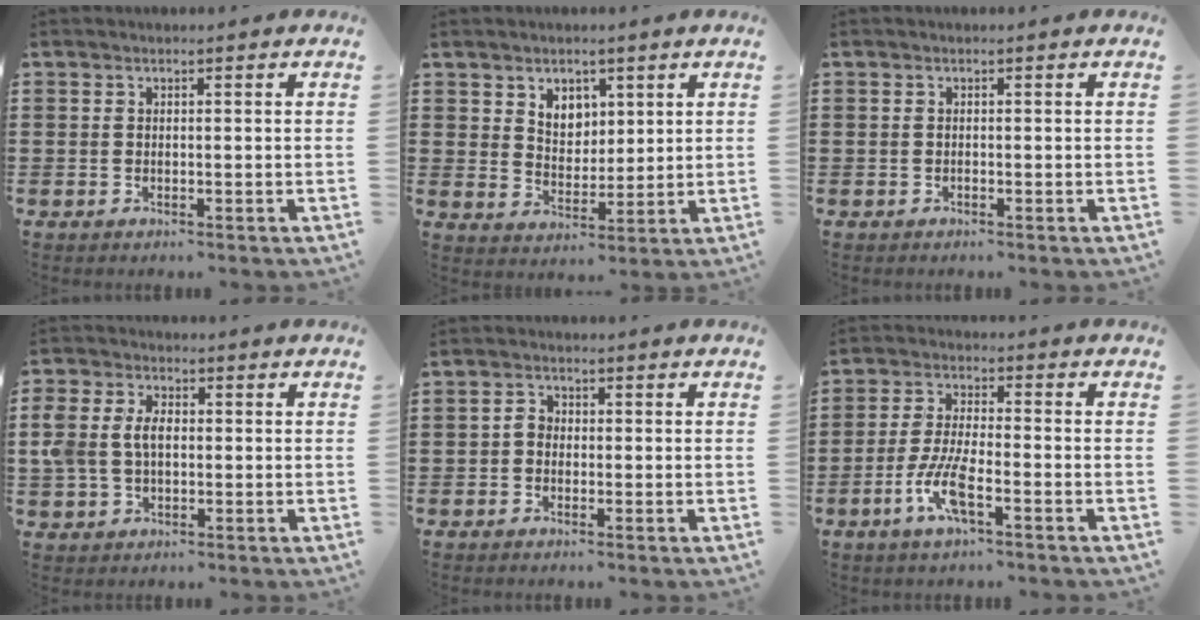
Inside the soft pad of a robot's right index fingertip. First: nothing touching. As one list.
[{"total": 4.4, "force": [2.8, 3.1, 1.0], "torque": [-0.036, 0.004, 0.054]}, {"total": 0.0}, {"total": 5.2, "force": [0.2, 3.5, 3.8], "torque": [-0.101, 0.006, -0.005]}, {"total": 1.8, "force": [-0.5, 1.3, 1.1], "torque": [-0.024, 0.005, -0.011]}, {"total": 7.2, "force": [-3.4, 1.7, 6.1], "torque": [-0.138, -0.011, -0.067]}]